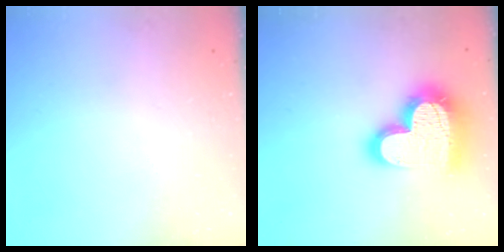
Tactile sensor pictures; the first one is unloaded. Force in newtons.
{"total": 23.3, "press": 23.2, "slide": 1.9}